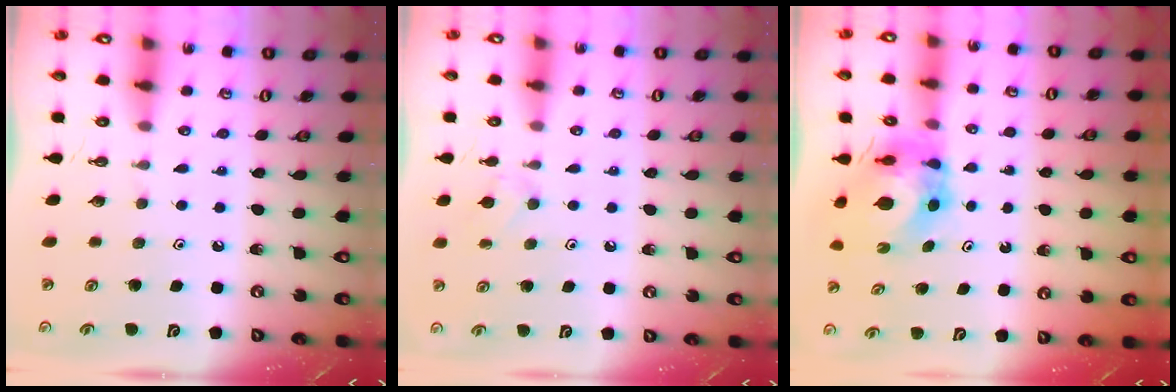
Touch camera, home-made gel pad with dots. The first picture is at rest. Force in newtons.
{"total": 6.4, "press": 6.3, "slide": 1.0}
{"total": 7.1, "press": 7.1, "slide": 0.7}